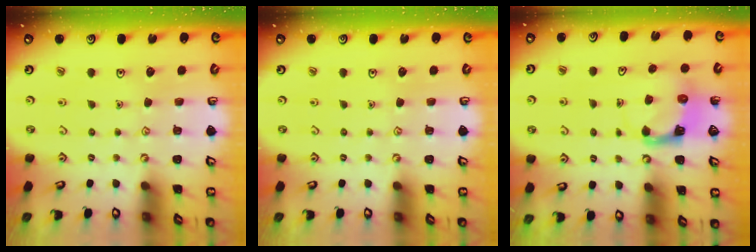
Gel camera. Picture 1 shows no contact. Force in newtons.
{"total": 0.0}
{"total": 3.9, "press": 3.9, "slide": 0.7}